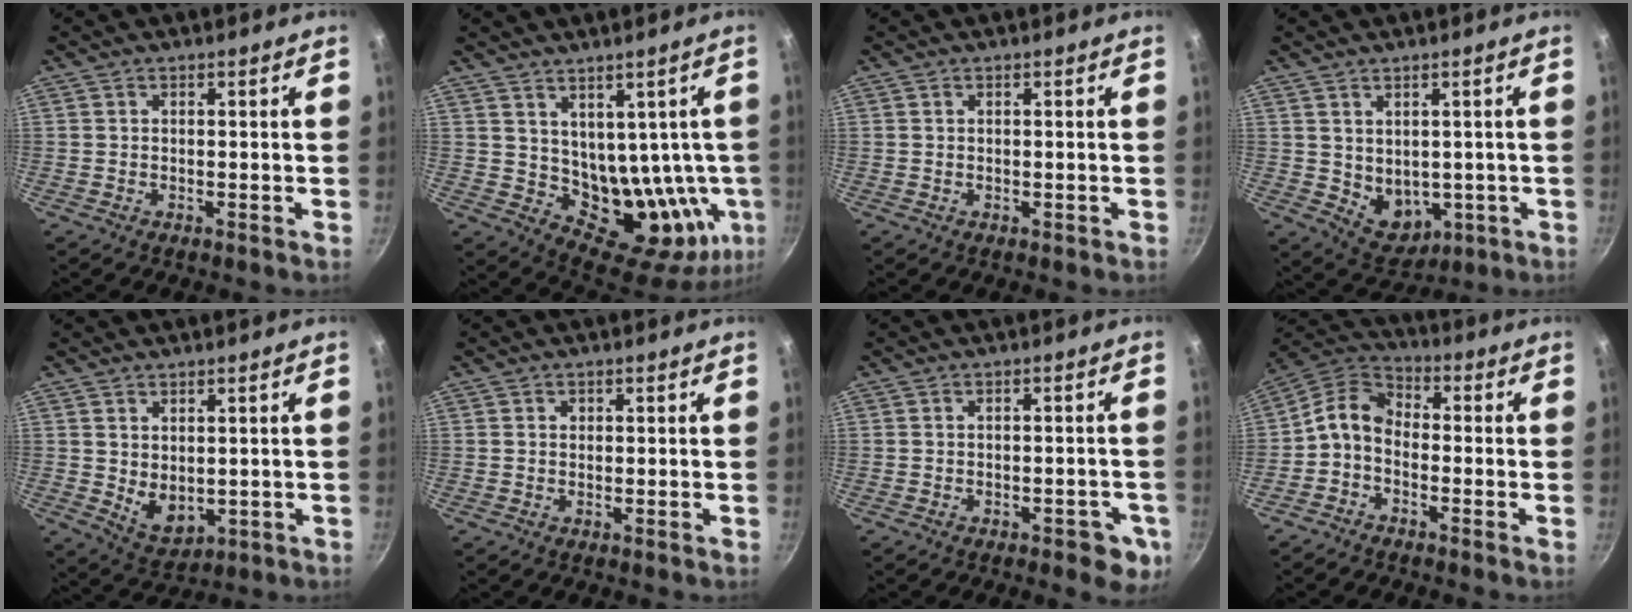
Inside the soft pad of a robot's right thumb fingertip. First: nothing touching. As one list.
[{"total": 16.6, "force": [2.7, 11.2, 12.0], "torque": [-0.114, -0.024, 0.072]}, {"total": 0.0}, {"total": 7.1, "force": [0.1, 5.4, 4.6], "torque": [-0.049, -0.011, 0.028]}, {"total": 5.9, "force": [1.0, 4.0, 4.3], "torque": [-0.056, -0.021, 0.034]}, {"total": 0.6, "force": [0.2, 0.5, 0.2], "torque": [-0.001, 0.004, 0.003]}, {"total": 5.8, "force": [-2.4, 2.8, 4.5], "torque": [-0.033, 0.018, -0.020]}, {"total": 7.7, "force": [-2.0, 5.2, 5.3], "torque": [-0.105, 0.045, -0.058]}]